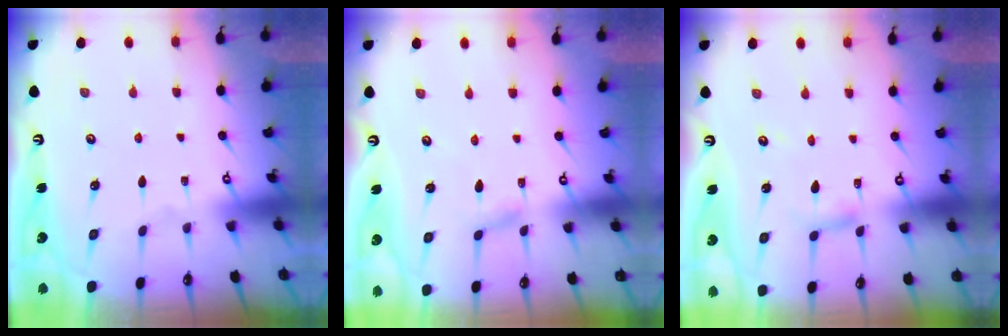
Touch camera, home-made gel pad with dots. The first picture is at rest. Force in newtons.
{"total": 2.8, "press": 2.8, "slide": 0.3}
{"total": 3.8, "press": 3.8, "slide": 0.4}